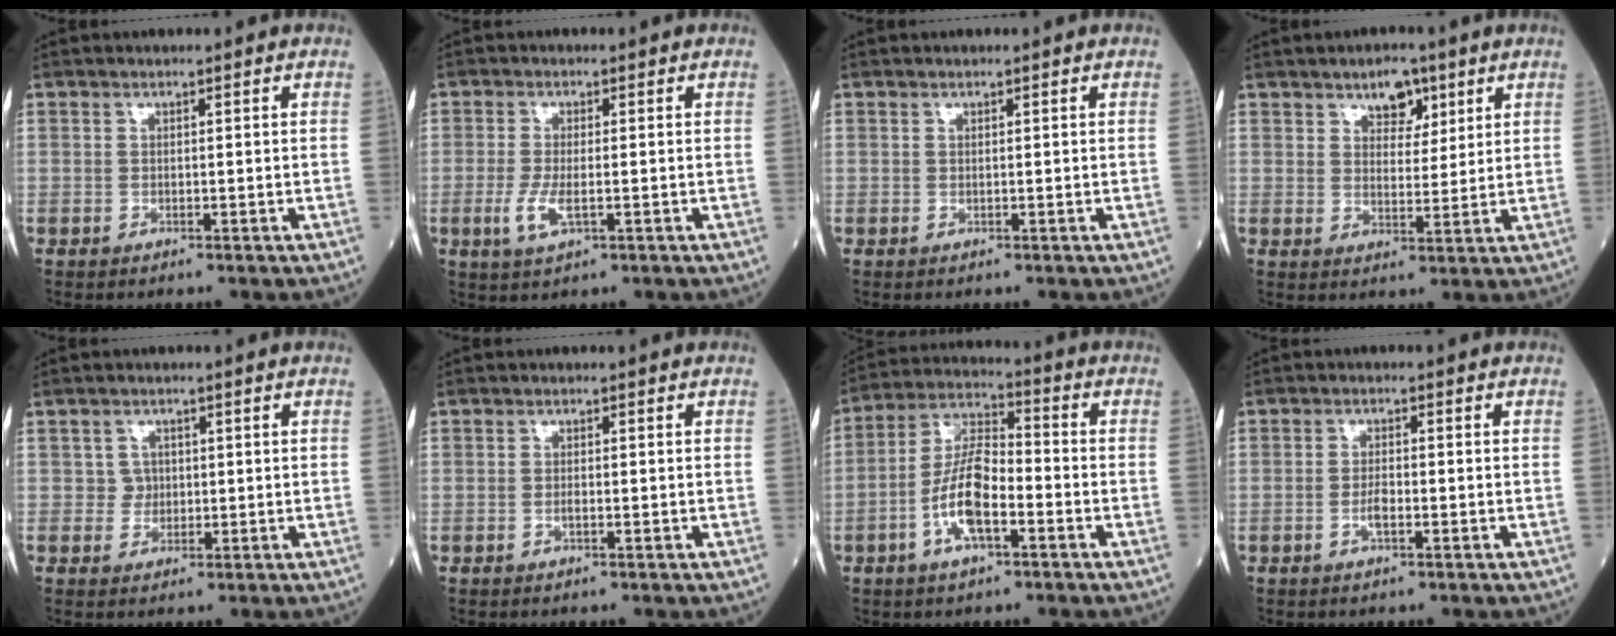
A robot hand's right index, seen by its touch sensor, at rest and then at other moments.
{"total": 4.0, "force": [-1.1, 1.0, 3.7], "torque": [-0.089, -0.009, -0.017]}
{"total": 0.0}
{"total": 5.0, "force": [3.0, 2.8, 2.8], "torque": [-0.035, 0.006, 0.046]}
{"total": 1.9, "force": [0.2, 1.9, 0.1], "torque": [0.003, 0.004, 0.002]}
{"total": 0.6, "force": [-0.3, 0.2, 0.6], "torque": [-0.013, 0.001, -0.004]}
{"total": 9.7, "force": [-3.3, 3.1, 8.6], "torque": [-0.179, 0.012, -0.065]}
{"total": 2.0, "force": [-0.8, 0.5, 1.8], "torque": [-0.034, 0.002, -0.015]}